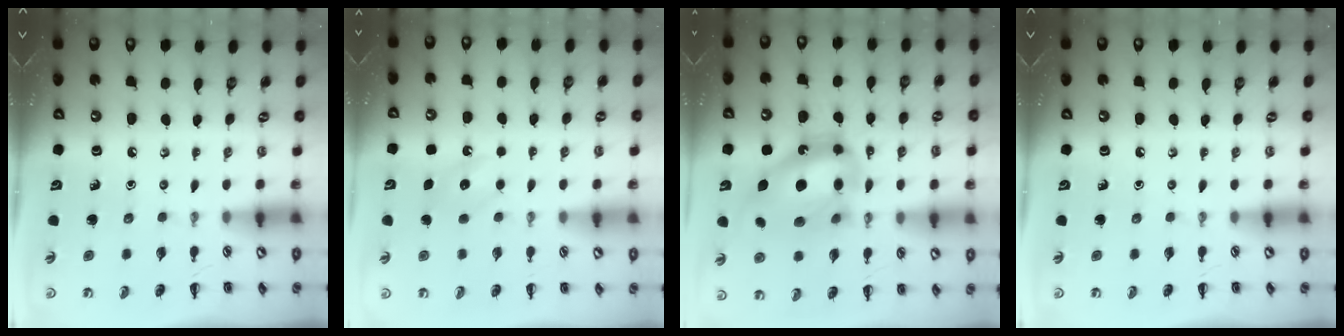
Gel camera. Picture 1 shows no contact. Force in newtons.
{"total": 4.9, "press": 4.7, "slide": 1.4}
{"total": 16.9, "press": 16.3, "slide": 4.4}
{"total": 0.0}